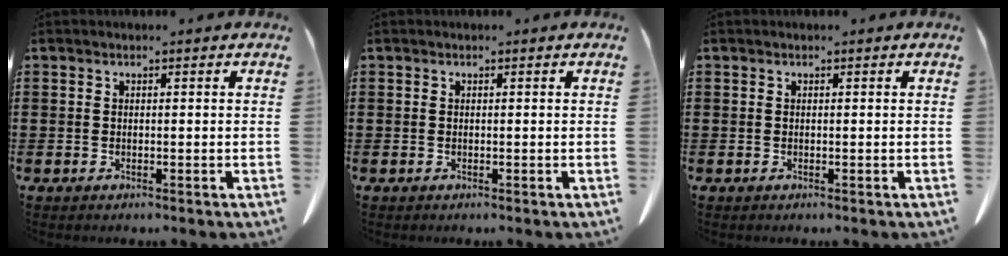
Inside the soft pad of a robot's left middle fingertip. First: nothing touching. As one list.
[{"total": 0.0}, {"total": 0.0}]